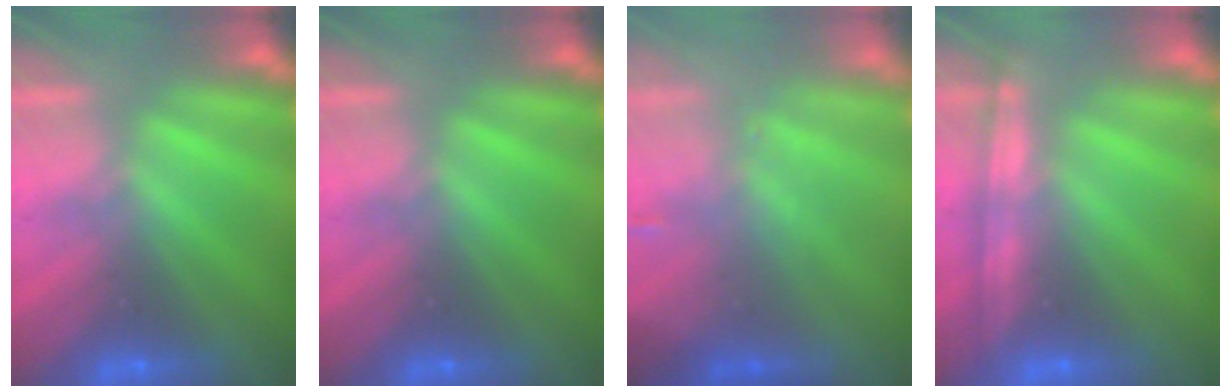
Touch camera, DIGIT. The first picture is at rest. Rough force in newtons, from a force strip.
{"total": 0.0}
{"total": 2.6}
{"total": 1.2}